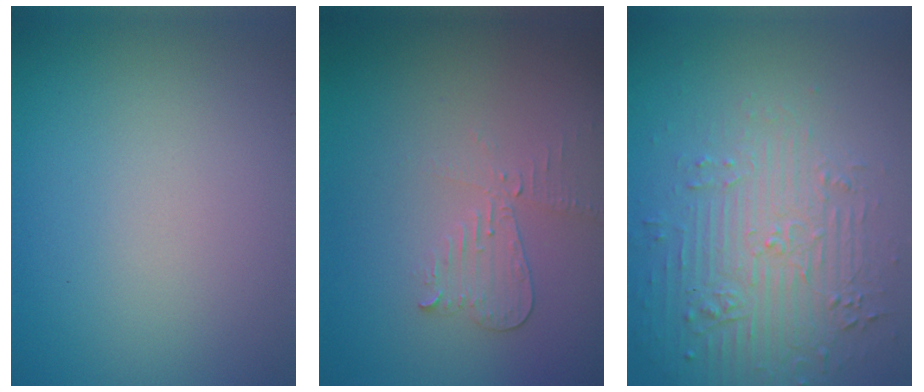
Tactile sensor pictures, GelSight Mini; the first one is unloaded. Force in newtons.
{"total": 2.1, "press": 2.1, "slide": 0.1}
{"total": 5.8, "press": 3.7, "slide": 4.4}